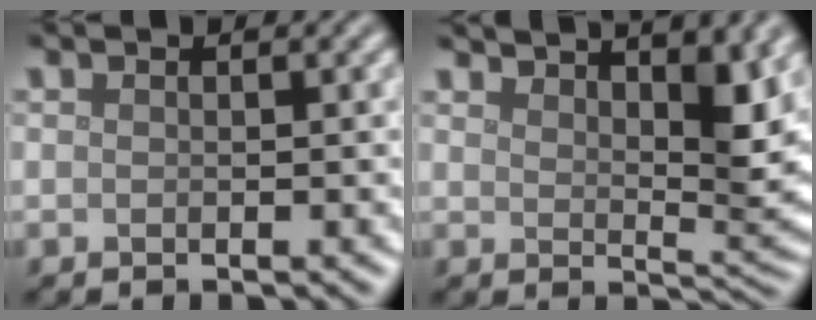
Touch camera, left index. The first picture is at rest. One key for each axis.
{"total": 7.0, "fx": 5.1, "fy": 1.7, "fz": 4.4, "tx": -0.061, "ty": 0.003, "tz": 0.088}